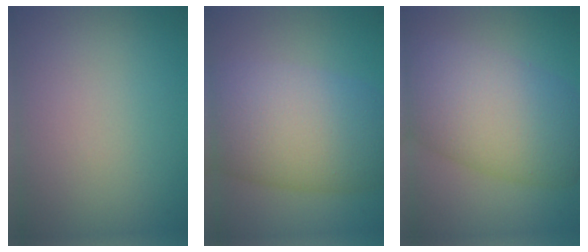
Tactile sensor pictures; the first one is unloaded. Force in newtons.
{"total": 11.8, "press": 11.8, "slide": 0.3}
{"total": 10.7, "press": 10.7, "slide": 0.7}